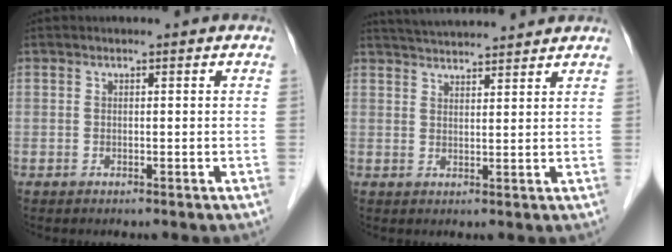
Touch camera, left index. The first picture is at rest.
{"total": 8.9, "force": [8.4, 0.4, 2.9], "torque": [-0.054, 0.025, 0.125]}